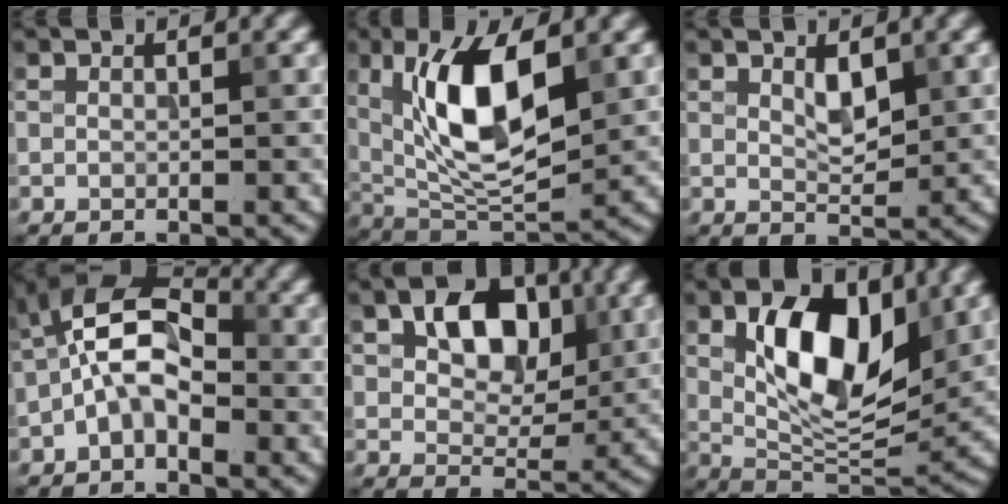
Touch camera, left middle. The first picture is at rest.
{"total": 9.6, "force": [2.3, 4.1, 8.4], "torque": [-0.152, -0.004, 0.042]}
{"total": 2.1, "force": [0.9, 1.0, 1.6], "torque": [-0.028, -0.004, 0.018]}
{"total": 6.3, "force": [-1.3, 3.4, 5.1], "torque": [-0.101, 0.018, -0.038]}
{"total": 6.2, "force": [2.0, 4.1, 4.2], "torque": [-0.065, 0.001, 0.023]}
{"total": 9.7, "force": [2.6, 5.0, 7.9], "torque": [-0.130, -0.006, 0.040]}